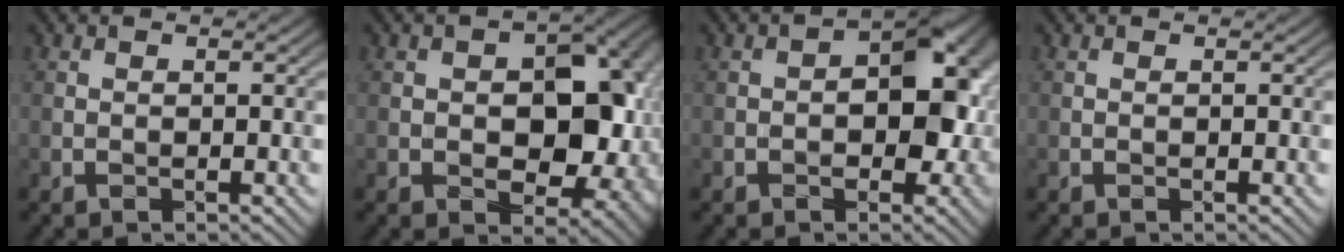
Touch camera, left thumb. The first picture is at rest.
{"total": 12.0, "force": [0.0, 7.8, 9.1], "torque": [-0.101, -0.007, 0.011]}
{"total": 8.4, "force": [-0.6, 5.3, 6.5], "torque": [-0.054, 0.007, -0.017]}
{"total": 0.0}